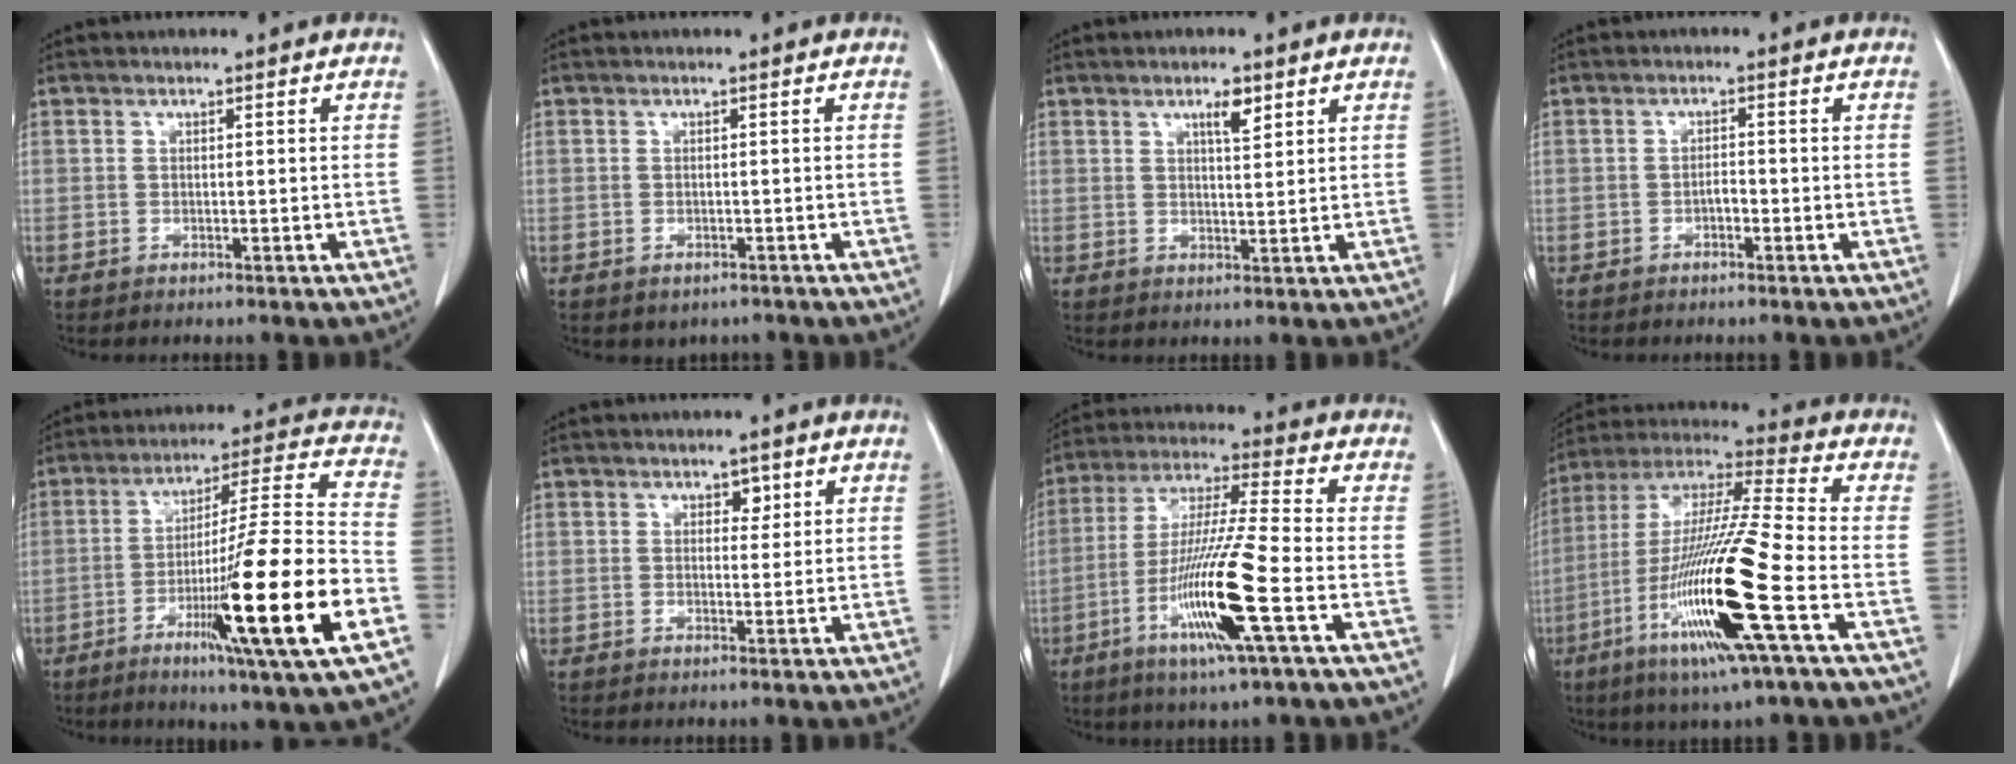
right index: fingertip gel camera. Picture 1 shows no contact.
{"total": 1.9, "force": [-1.4, 1.1, 0.5], "torque": [-0.011, -0.001, -0.013]}
{"total": 3.0, "force": [1.8, 0.6, 2.3], "torque": [-0.042, -0.001, 0.030]}
{"total": 1.3, "force": [-0.7, 0.4, 1.0], "torque": [-0.019, 0.003, -0.011]}
{"total": 22.1, "force": [-7.9, -0.6, 20.6], "torque": [-0.321, -0.024, -0.130]}
{"total": 1.6, "force": [0.8, 1.1, 0.8], "torque": [-0.008, 0.002, 0.012]}
{"total": 14.9, "force": [-5.3, -0.6, 13.9], "torque": [-0.283, -0.021, -0.102]}
{"total": 21.1, "force": [-7.4, 0.0, 19.8], "torque": [-0.412, -0.035, -0.145]}